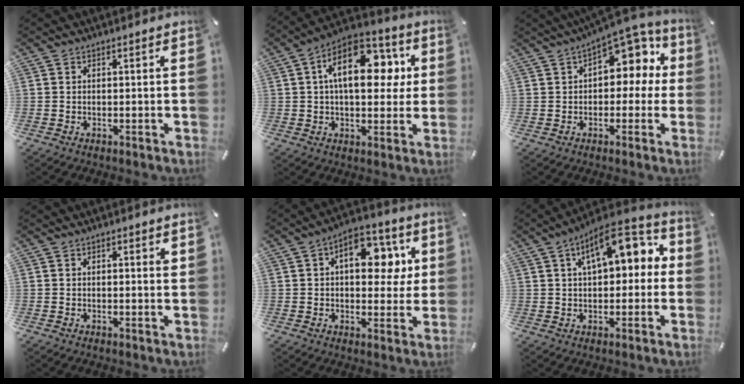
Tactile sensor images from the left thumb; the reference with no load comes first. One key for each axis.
{"total": 16.6, "fx": 4.3, "fy": 9.7, "fz": 12.7, "tx": -0.198, "ty": -0.005, "tz": 0.073}
{"total": 11.0, "fx": 5.4, "fy": 6.1, "fz": 7.3, "tx": -0.094, "ty": -0.041, "tz": 0.090}
{"total": 1.2, "fx": 0.4, "fy": 0.4, "fz": 1.1, "tx": -0.014, "ty": -0.002, "tz": 0.005}
{"total": 13.0, "fx": 3.4, "fy": 8.0, "fz": 9.7, "tx": -0.131, "ty": -0.003, "tz": 0.055}
{"total": 13.3, "fx": 4.7, "fy": 6.9, "fz": 10.4, "tx": -0.155, "ty": -0.007, "tz": 0.078}